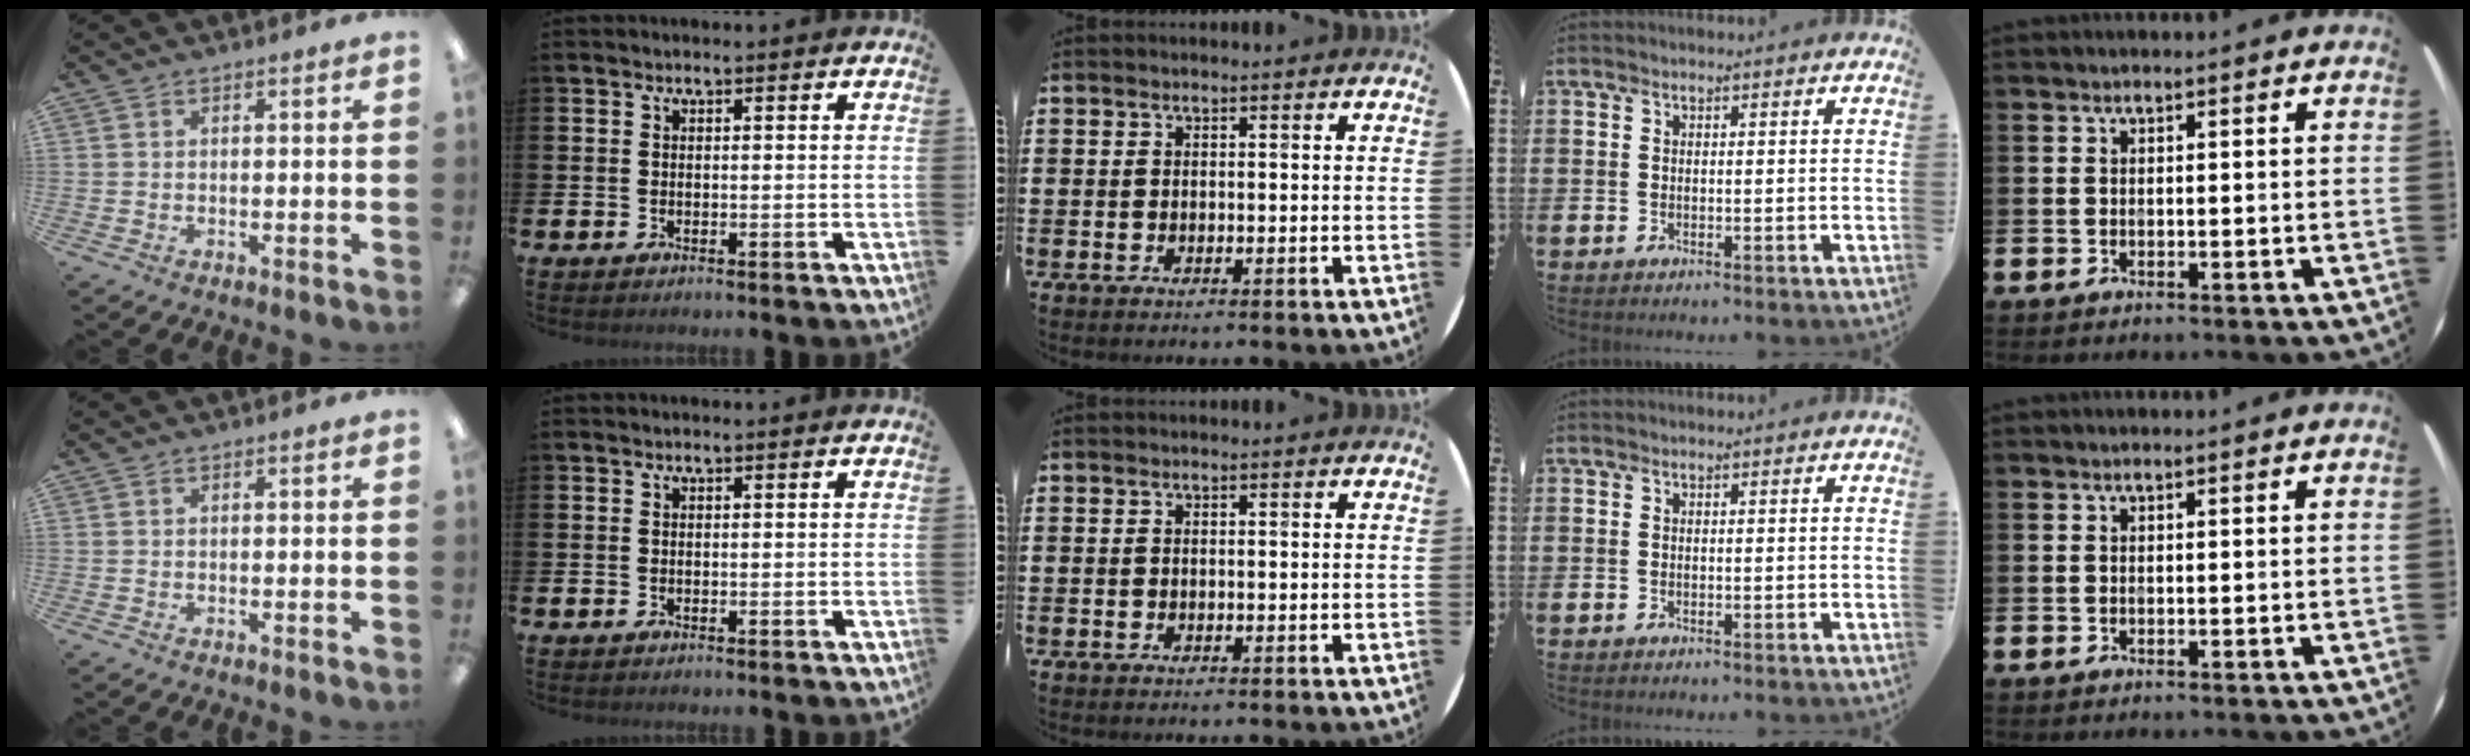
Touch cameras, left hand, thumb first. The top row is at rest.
{}